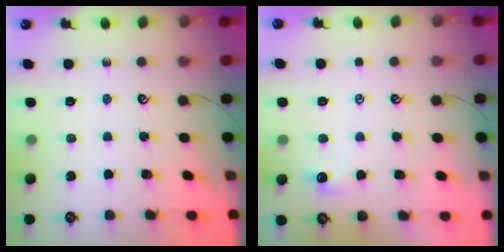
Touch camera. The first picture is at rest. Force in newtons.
{"total": 0.0}